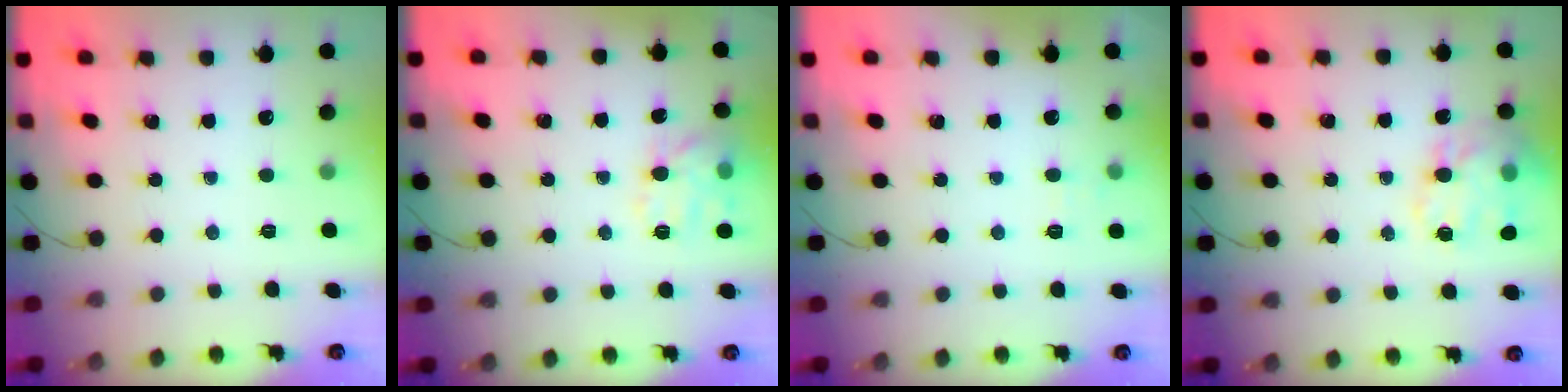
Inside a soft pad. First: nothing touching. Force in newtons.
{"total": 9.4, "press": 9.4, "slide": 0.4}
{"total": 5.5, "press": 5.3, "slide": 1.5}
{"total": 18.1, "press": 17.8, "slide": 2.8}